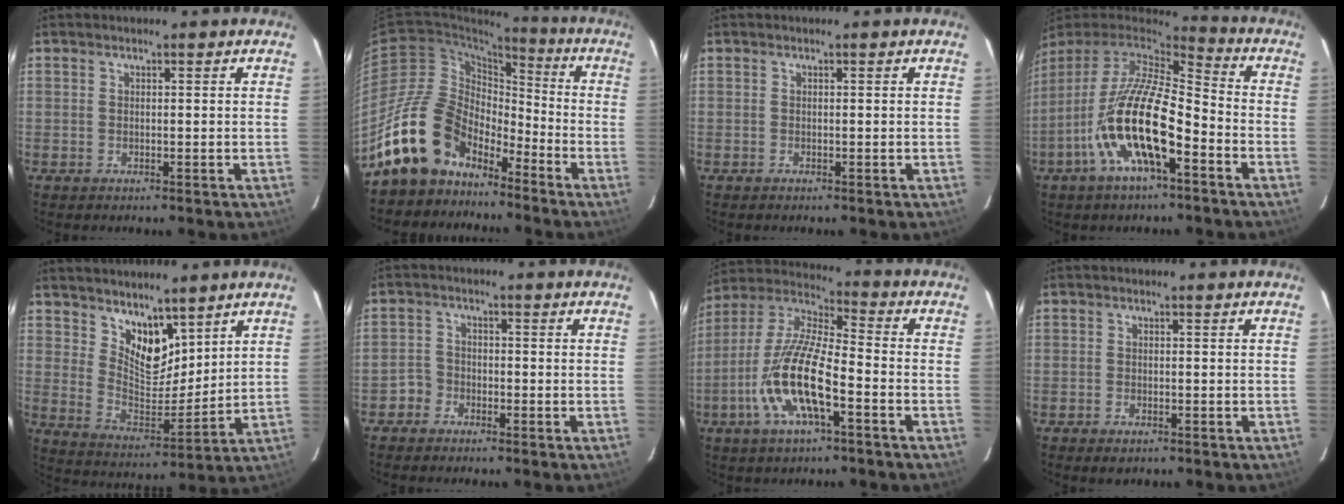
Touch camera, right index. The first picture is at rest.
{"total": 16.2, "force": [-12.0, 9.0, 6.2], "torque": [-0.125, 0.021, -0.210]}
{"total": 0.0}
{"total": 18.4, "force": [-7.8, 5.6, 15.7], "torque": [-0.302, -0.027, -0.153]}
{"total": 9.6, "force": [6.8, 5.0, 4.7], "torque": [-0.069, -0.008, 0.132]}
{"total": 3.1, "force": [-2.1, 2.3, 0.0], "torque": [-0.001, 0.014, -0.042]}
{"total": 15.3, "force": [-6.2, 3.9, 13.4], "torque": [-0.274, -0.010, -0.127]}
{"total": 1.8, "force": [-1.2, 0.9, 0.9], "torque": [-0.022, -0.001, -0.023]}